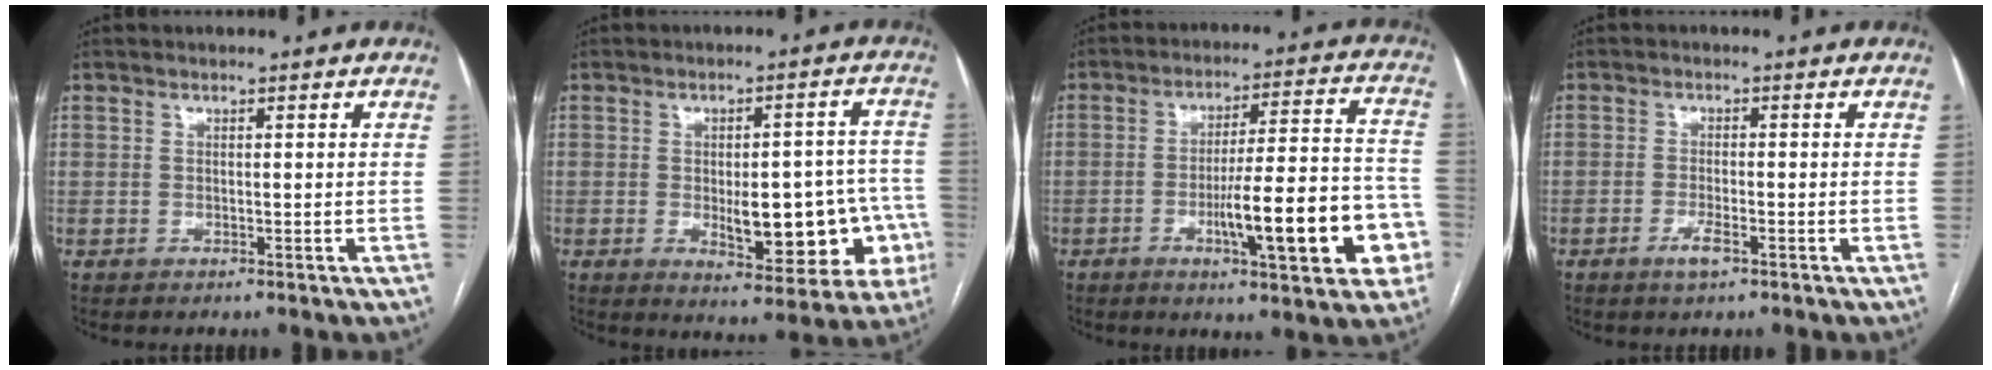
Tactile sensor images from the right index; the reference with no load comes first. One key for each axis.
{"total": 13.6, "fx": -3.5, "fy": 5.7, "fz": 11.9, "tx": -0.128, "ty": 0.025, "tz": -0.030}
{"total": 16.1, "fx": -5.7, "fy": 2.6, "fz": 14.8, "tx": -0.207, "ty": 0.018, "tz": -0.075}
{"total": 2.8, "fx": -1.6, "fy": 0.5, "fz": 2.3, "tx": -0.045, "ty": -0.002, "tz": -0.029}